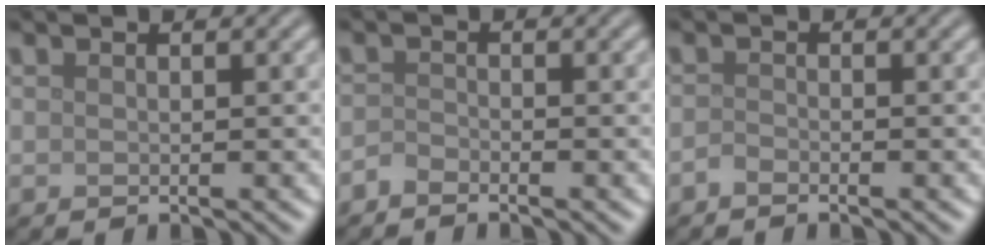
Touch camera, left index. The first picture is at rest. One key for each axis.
{"total": 1.1, "fx": -1.0, "fy": 0.3, "fz": 0.3, "tx": -0.004, "ty": 0.001, "tz": -0.024}
{"total": 0.8, "fx": -0.7, "fy": 0.2, "fz": 0.3, "tx": -0.007, "ty": -0.001, "tz": -0.016}